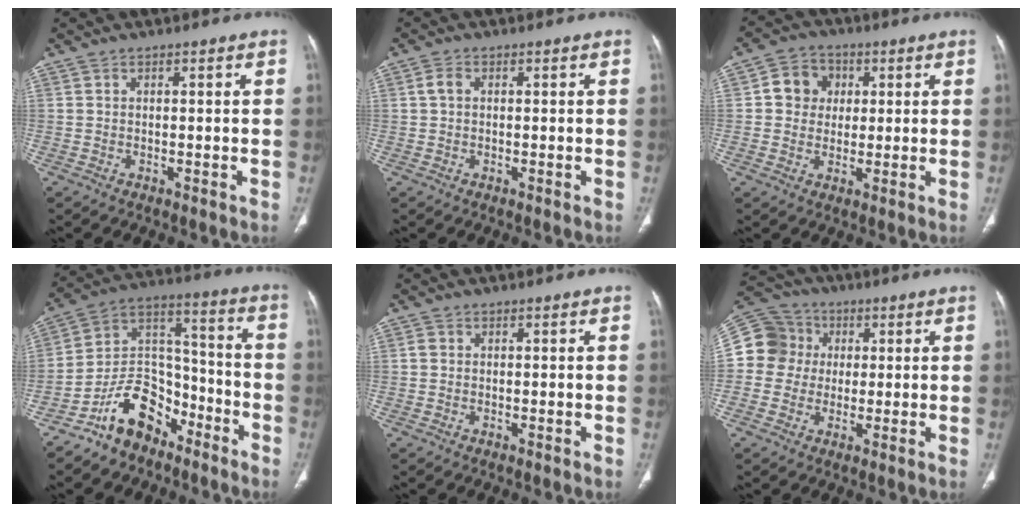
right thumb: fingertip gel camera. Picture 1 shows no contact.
{"total": 1.9, "force": [0.2, 1.3, 1.4], "torque": [-0.030, 0.005, 0.004]}
{"total": 7.3, "force": [1.4, 6.5, 3.0], "torque": [-0.015, 0.003, 0.015]}
{"total": 13.4, "force": [-9.0, 8.0, 5.8], "torque": [-0.069, 0.096, -0.170]}
{"total": 0.9, "force": [0.0, 0.8, 0.4], "torque": [-0.005, 0.002, 0.000]}
{"total": 10.8, "force": [0.9, 10.4, 2.8], "torque": [-0.034, 0.025, 0.010]}